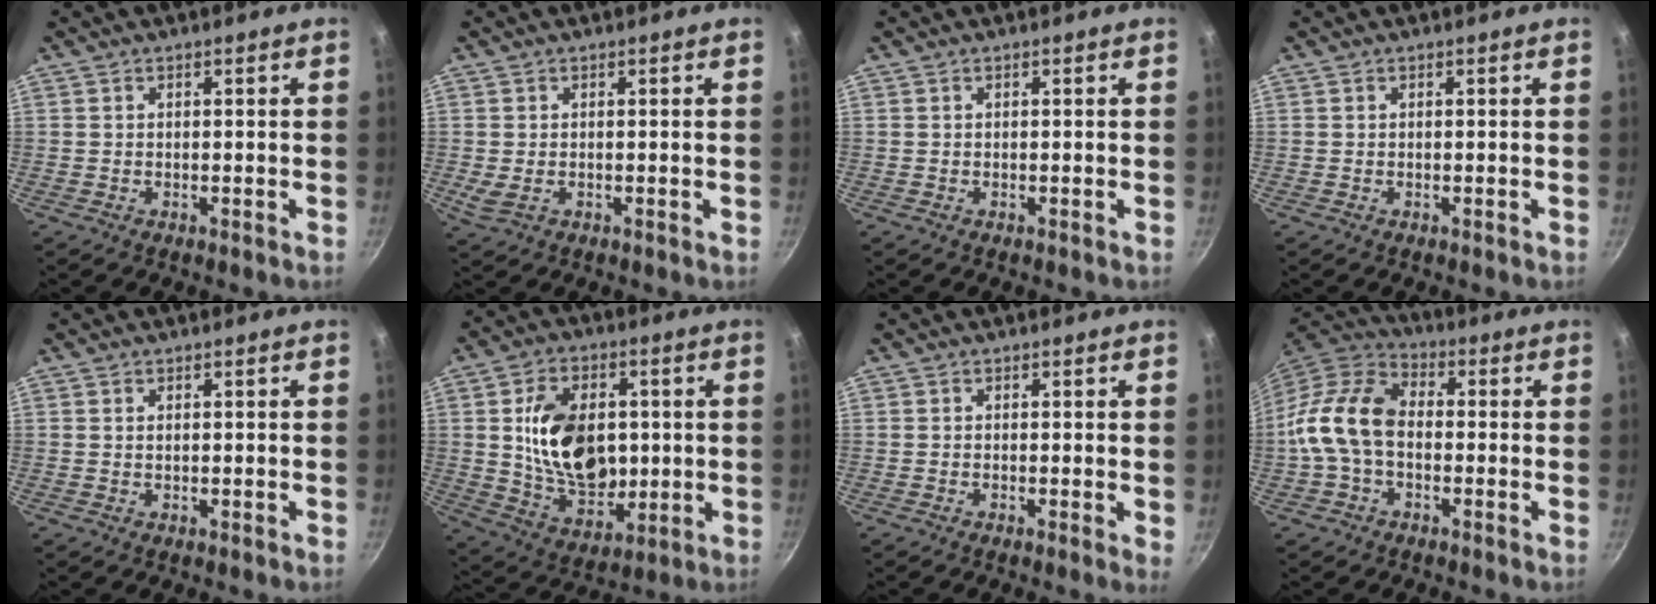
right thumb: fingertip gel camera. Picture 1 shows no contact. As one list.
[{"total": 2.5, "force": [-0.3, 1.3, 2.1], "torque": [-0.040, -0.006, -0.001]}, {"total": 0.0}, {"total": 0.0}, {"total": 0.5, "force": [0.2, 0.3, 0.4], "torque": [-0.007, 0.000, 0.004]}, {"total": 18.3, "force": [1.5, 12.9, 12.9], "torque": [-0.184, -0.003, 0.036]}, {"total": 1.4, "force": [0.0, 0.3, 1.3], "torque": [-0.019, -0.004, -0.004]}, {"total": 13.4, "force": [-1.3, 9.0, 9.8], "torque": [-0.171, 0.037, -0.046]}]